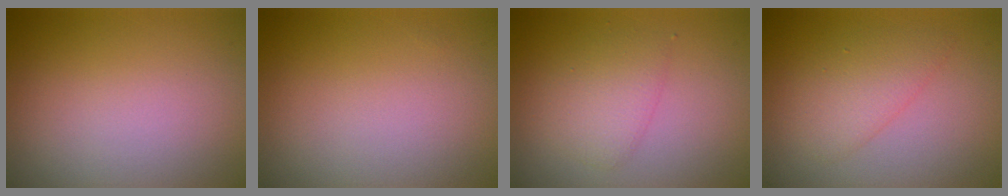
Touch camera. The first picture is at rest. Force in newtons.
{"total": 0.0}
{"total": 2.5, "press": 2.5, "slide": 0.0}
{"total": 2.5, "press": 2.5, "slide": 0.3}